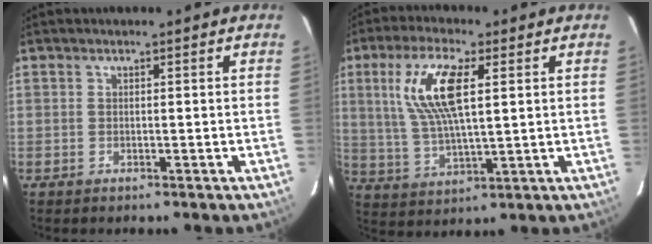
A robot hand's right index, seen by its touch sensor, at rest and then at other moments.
{"total": 12.3, "force": [3.8, 3.9, 11.0], "torque": [-0.221, 0.006, 0.081]}